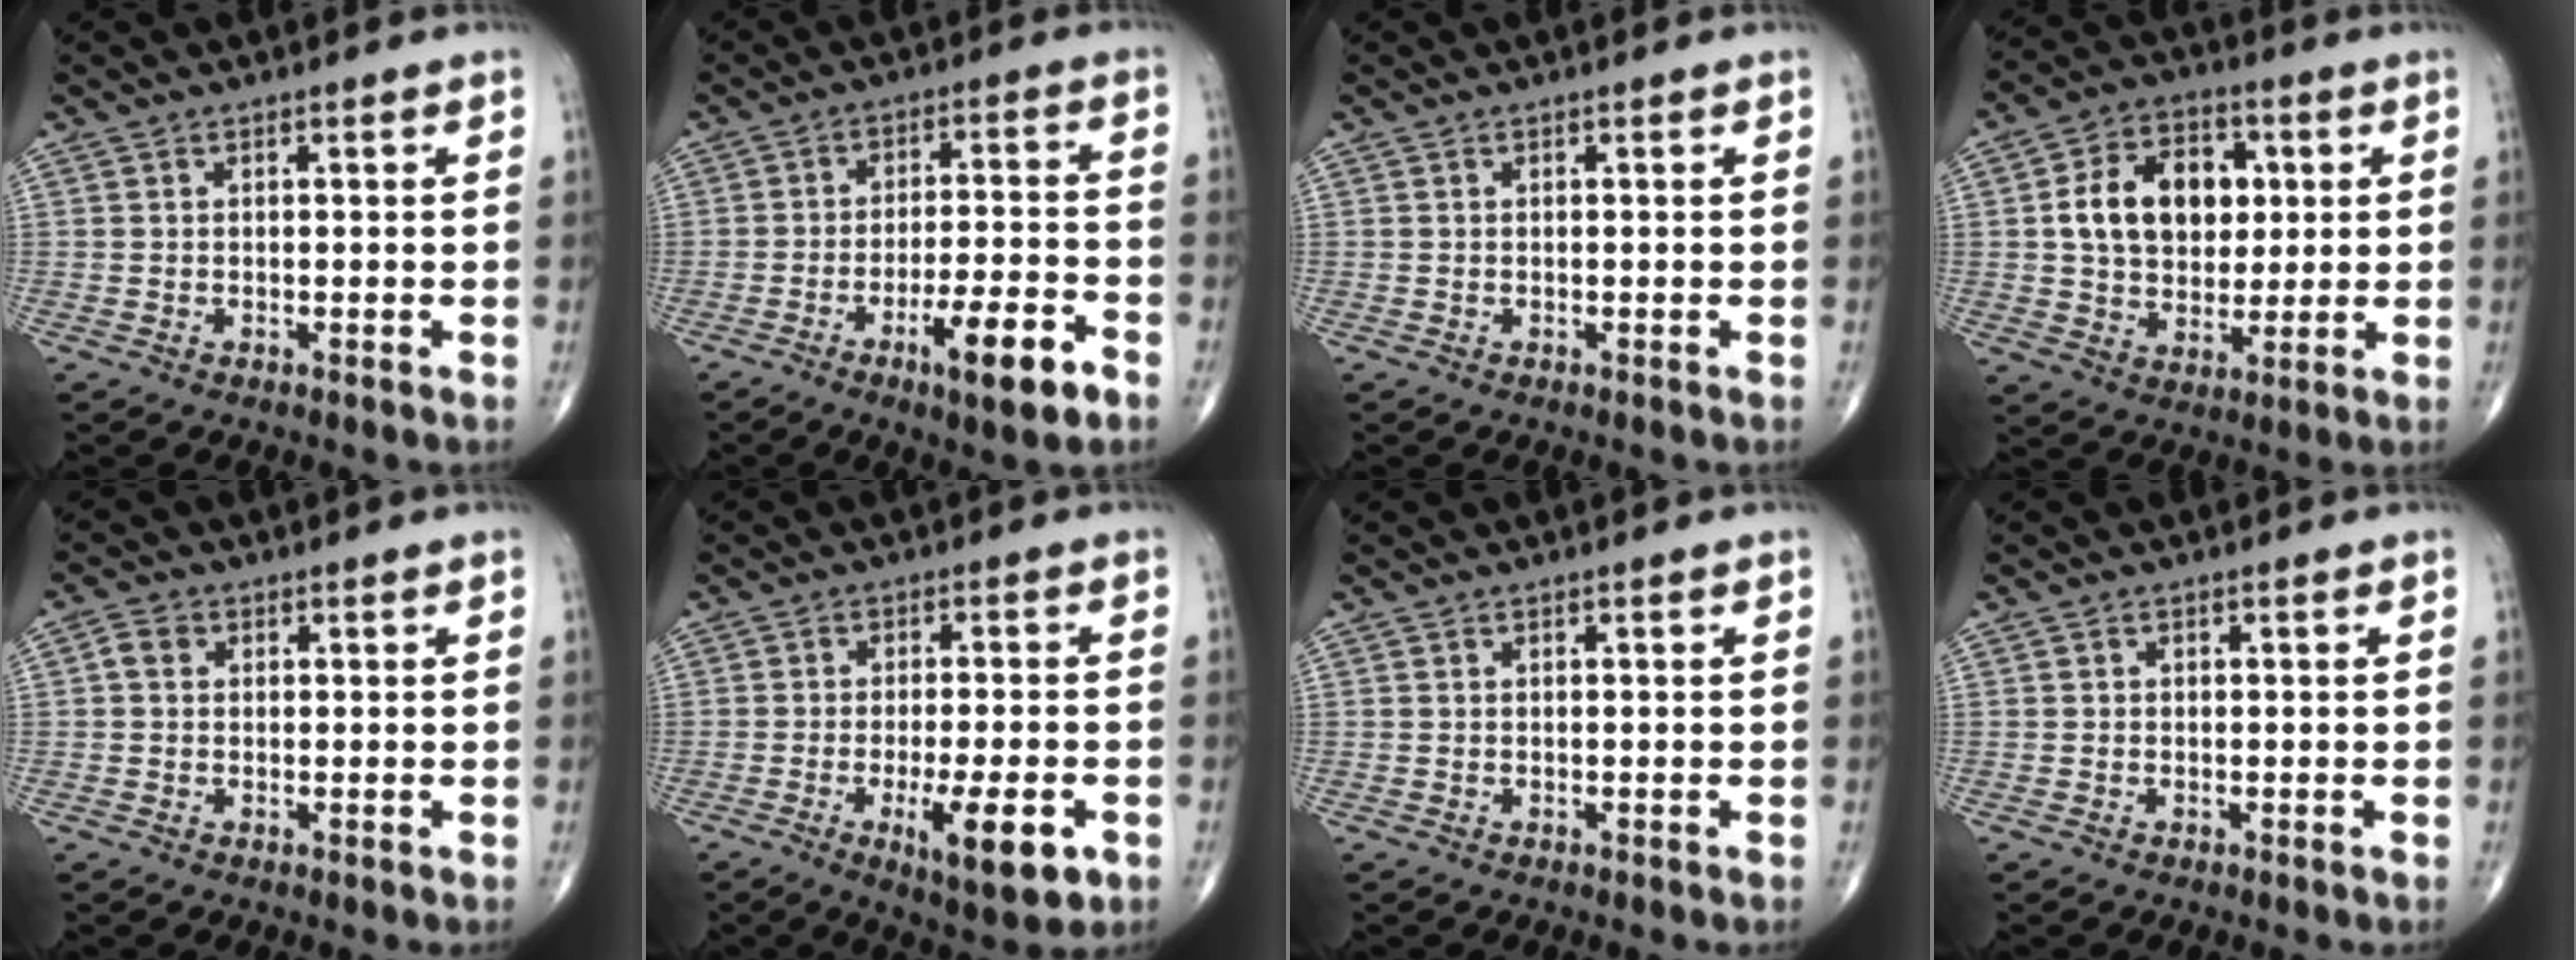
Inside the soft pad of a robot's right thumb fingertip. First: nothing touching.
{"total": 11.1, "force": [-5.7, 2.4, 9.2], "torque": [-0.149, 0.027, -0.085]}
{"total": 0.0}
{"total": 14.8, "force": [2.6, 10.6, 10.1], "torque": [-0.131, 0.008, 0.042]}
{"total": 2.4, "force": [0.4, 2.0, 1.3], "torque": [-0.020, 0.007, 0.004]}
{"total": 10.8, "force": [-4.0, 3.1, 9.5], "torque": [-0.144, -0.004, -0.055]}
{"total": 0.0}
{"total": 0.0}